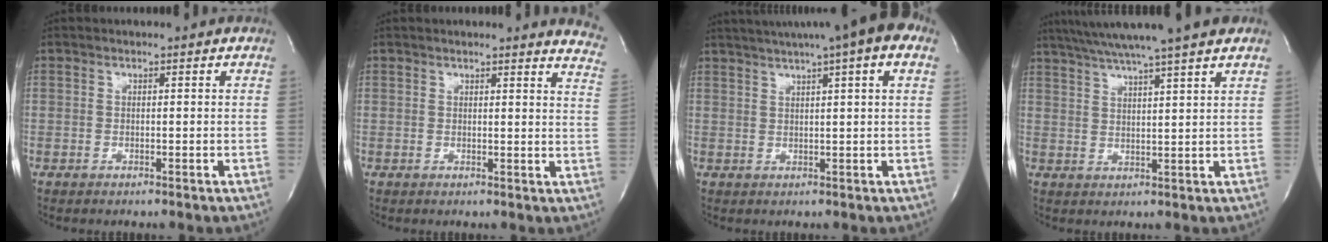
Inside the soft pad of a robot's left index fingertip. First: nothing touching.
{"total": 8.1, "force": [7.8, 0.0, 2.1], "torque": [-0.012, -0.061, 0.052]}
{"total": 12.5, "force": [8.1, 0.7, 9.5], "torque": [-0.155, 0.035, 0.101]}
{"total": 12.8, "force": [10.6, -1.3, 7.1], "torque": [-0.125, 0.011, 0.150]}